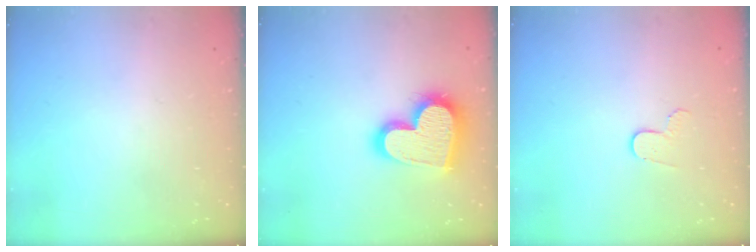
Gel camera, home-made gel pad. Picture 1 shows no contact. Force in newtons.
{"total": 20.6, "press": 20.5, "slide": 1.4}
{"total": 4.5, "press": 4.5, "slide": 0.3}